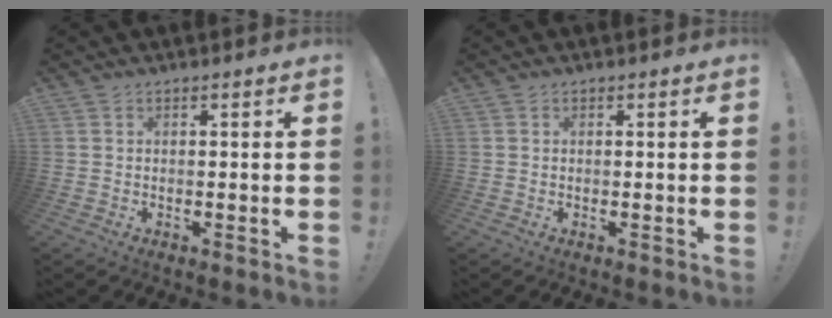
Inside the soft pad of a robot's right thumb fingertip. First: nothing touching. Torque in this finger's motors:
{"motor_torque": [-0.50, -0.08, 0.02, 0.00, -0.07]}